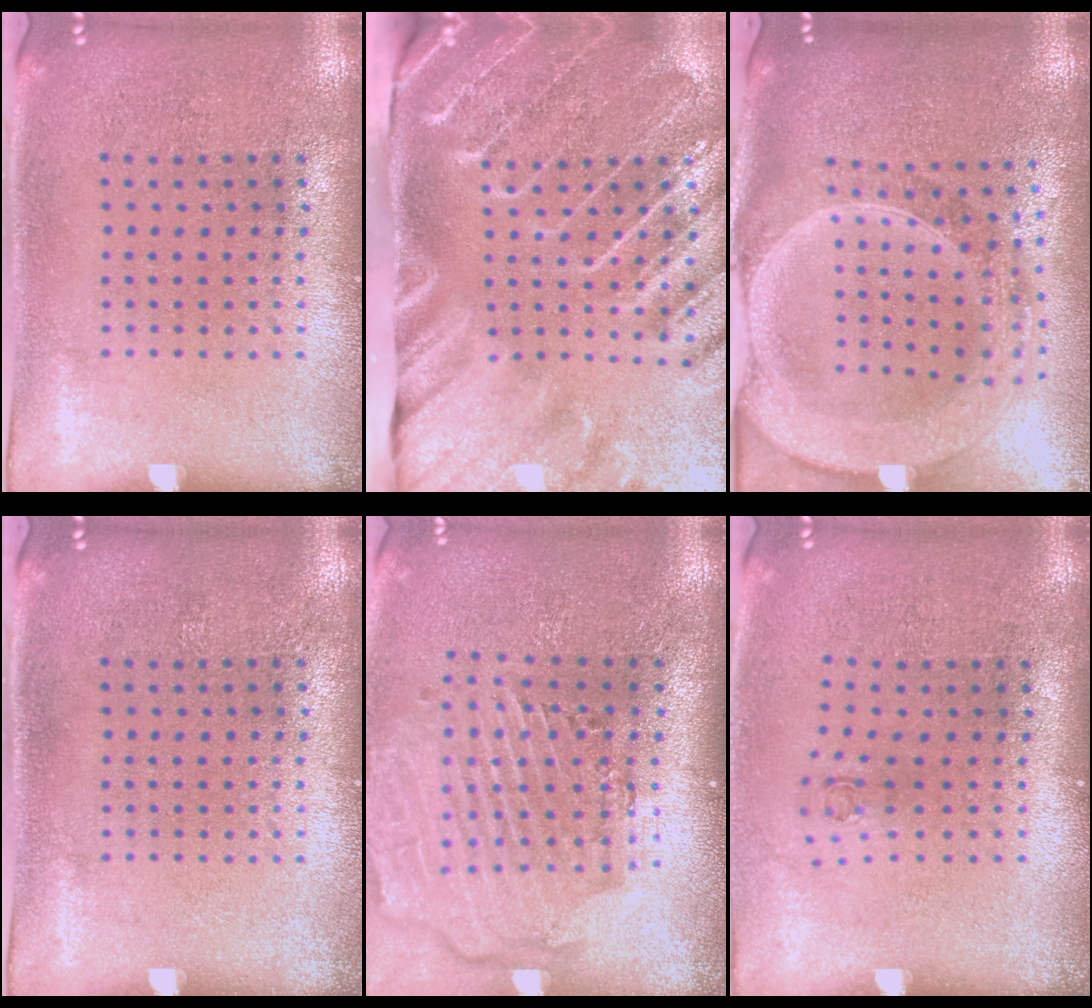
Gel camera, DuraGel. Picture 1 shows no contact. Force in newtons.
{"total": 4.3, "press": 3.4, "slide": 2.7}
{"total": 2.9, "press": 2.5, "slide": 1.5}
{"total": 0.0}
{"total": 2.8, "press": 2.3, "slide": 1.6}
{"total": 0.7, "press": 0.3, "slide": 0.7}